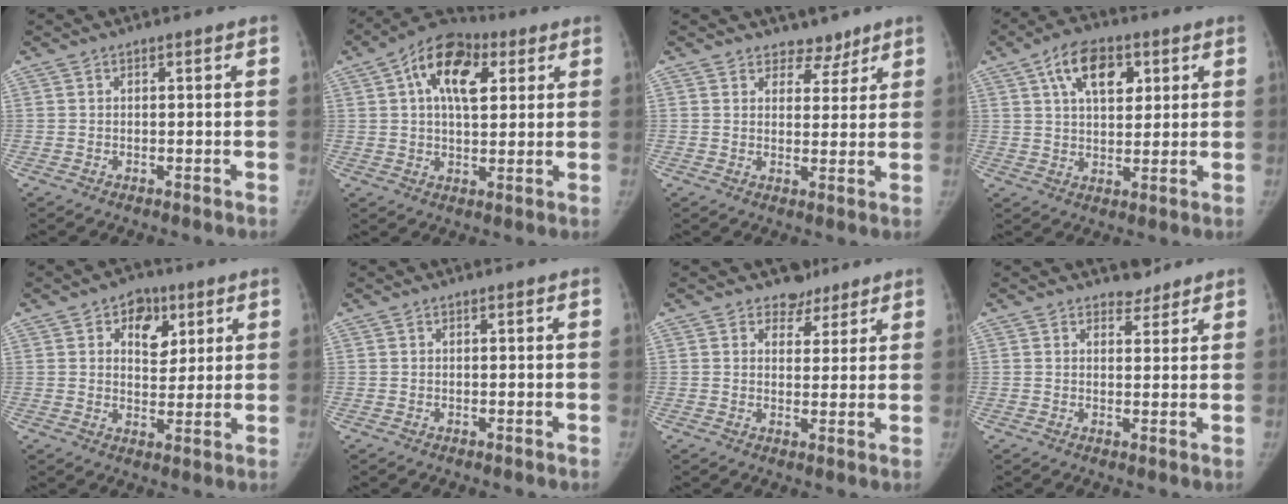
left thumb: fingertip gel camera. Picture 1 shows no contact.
{"total": 13.8, "force": [5.0, 7.8, 10.3], "torque": [-0.147, 0.006, 0.073]}
{"total": 4.4, "force": [3.6, 2.7, 0.3], "torque": [0.027, -0.024, 0.049]}
{"total": 10.9, "force": [4.6, 6.2, 7.7], "torque": [-0.103, -0.009, 0.075]}
{"total": 7.7, "force": [3.5, 5.4, 4.3], "torque": [-0.024, -0.012, 0.048]}
{"total": 0.0}
{"total": 4.3, "force": [3.3, 2.8, 0.0], "torque": [0.029, -0.021, 0.046]}
{"total": 2.8, "force": [2.5, 1.4, 0.1], "torque": [0.017, -0.017, 0.032]}